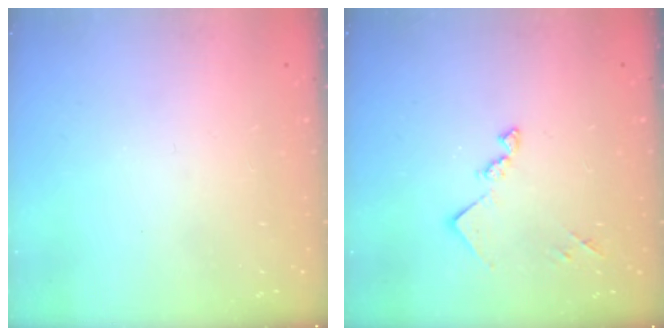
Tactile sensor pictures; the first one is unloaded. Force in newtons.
{"total": 11.0, "press": 11.0, "slide": 0.5}